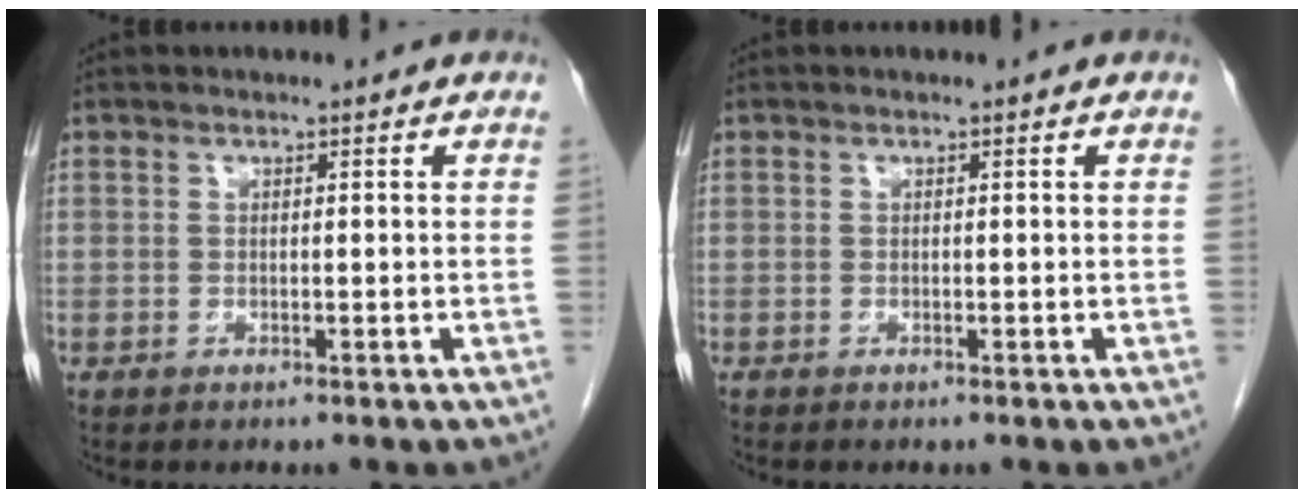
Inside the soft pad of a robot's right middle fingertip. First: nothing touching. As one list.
[{"total": 0.0}]